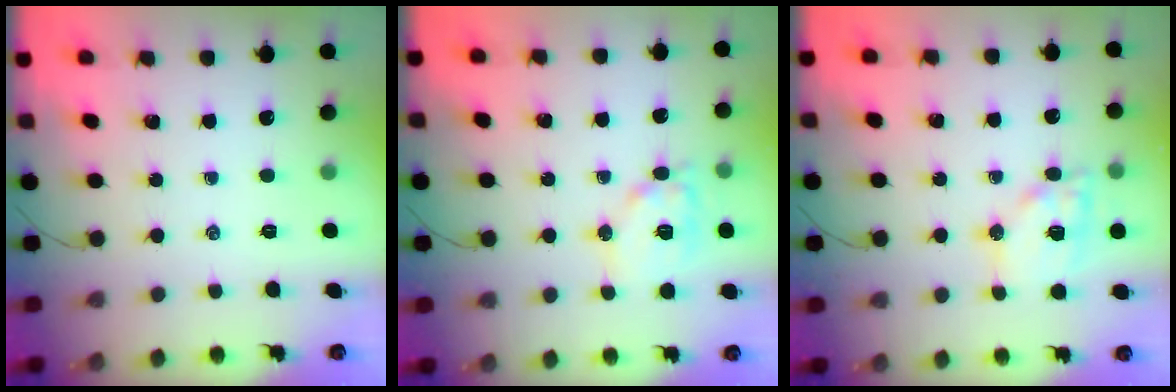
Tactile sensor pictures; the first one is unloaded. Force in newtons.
{"total": 12.4, "press": 12.3, "slide": 1.2}
{"total": 13.1, "press": 13.0, "slide": 1.9}